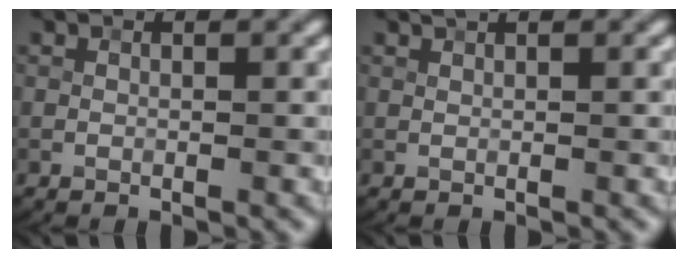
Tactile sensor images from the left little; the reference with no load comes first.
{"total": 0.5, "force": [0.4, 0.0, 0.3], "torque": [-0.006, 0.000, 0.007]}